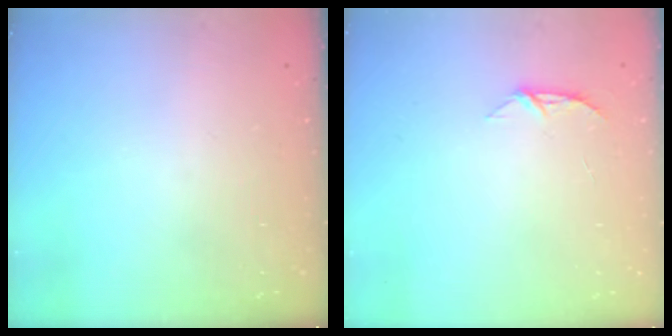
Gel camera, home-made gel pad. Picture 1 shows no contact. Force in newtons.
{"total": 4.6, "press": 4.5, "slide": 0.5}